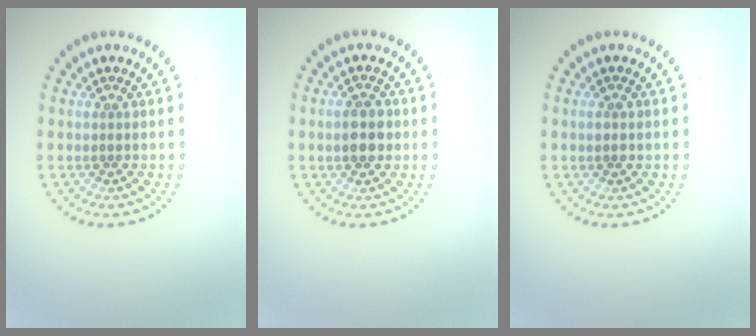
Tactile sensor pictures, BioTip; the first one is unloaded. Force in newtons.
{"total": 2.9, "press": 2.9, "slide": 0.0}
{"total": 1.3, "press": 1.3, "slide": 0.1}